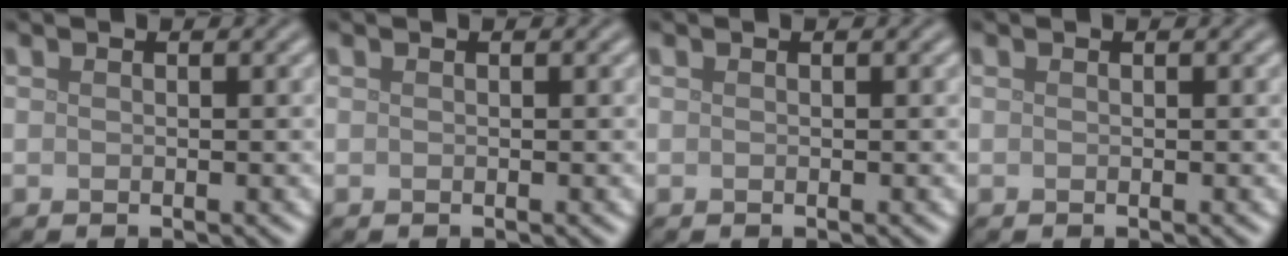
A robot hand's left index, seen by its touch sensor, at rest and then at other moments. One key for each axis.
{"total": 0.0}
{"total": 0.0}
{"total": 0.0}